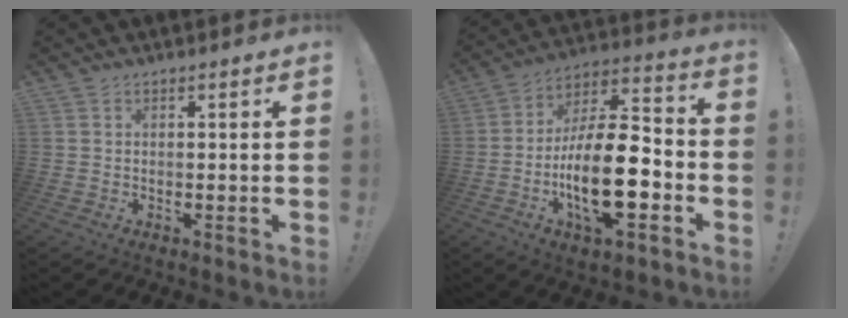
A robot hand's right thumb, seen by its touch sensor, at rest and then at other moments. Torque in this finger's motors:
{"motor_torque": [2.32, 2.69, 1.53, -1.24, 0.16]}